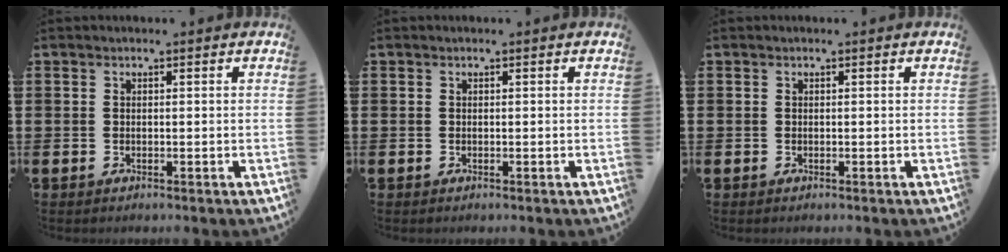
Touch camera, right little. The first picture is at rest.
{"total": 0.0}
{"total": 0.0}